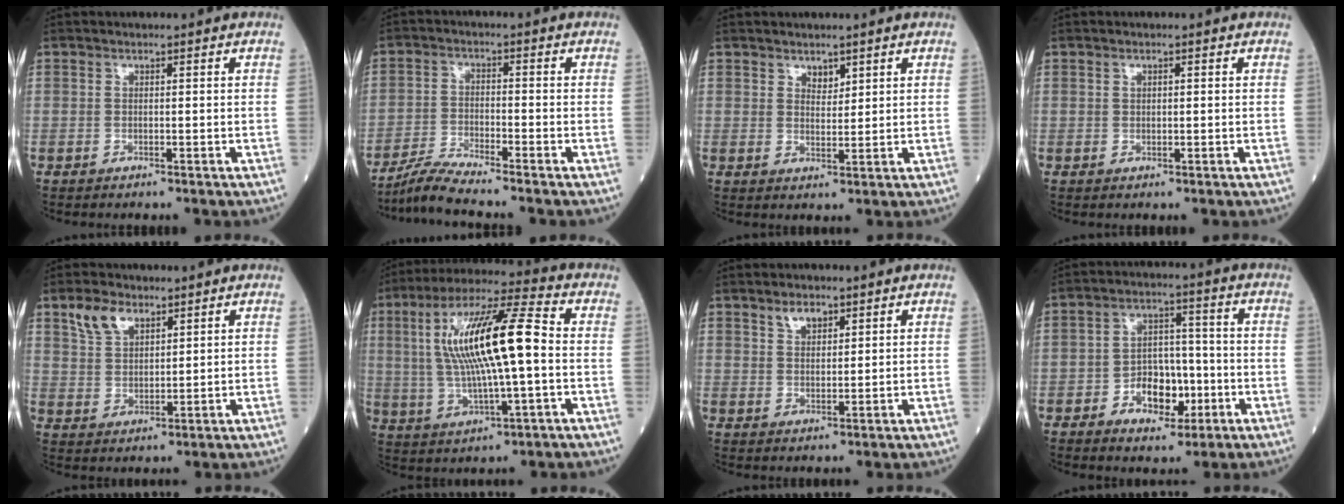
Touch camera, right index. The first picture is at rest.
{"total": 5.6, "force": [-5.1, -1.3, 1.8], "torque": [-0.042, -0.023, -0.099]}
{"total": 2.1, "force": [1.6, 1.0, 0.9], "torque": [-0.014, -0.003, 0.031]}
{"total": 0.5, "force": [0.3, 0.2, 0.4], "torque": [-0.010, 0.001, 0.007]}
{"total": 5.4, "force": [3.7, 2.7, 2.9], "torque": [-0.065, 0.009, 0.081]}
{"total": 16.6, "force": [1.3, 2.4, 16.4], "torque": [-0.318, 0.022, 0.024]}
{"total": 2.8, "force": [2.0, 1.3, 1.4], "torque": [-0.029, 0.003, 0.041]}
{"total": 7.7, "force": [-2.8, 4.7, 5.4], "torque": [-0.092, 0.016, -0.041]}